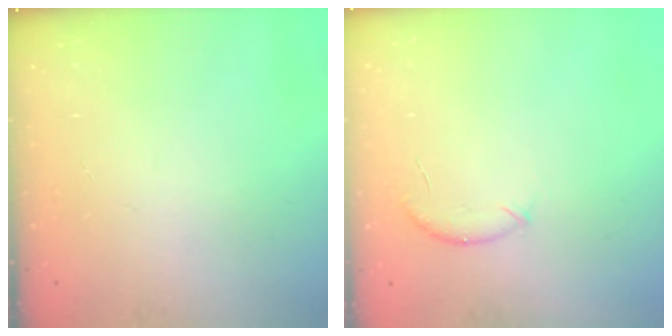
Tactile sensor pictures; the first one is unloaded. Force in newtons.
{"total": 6.5, "press": 6.5, "slide": 1.0}